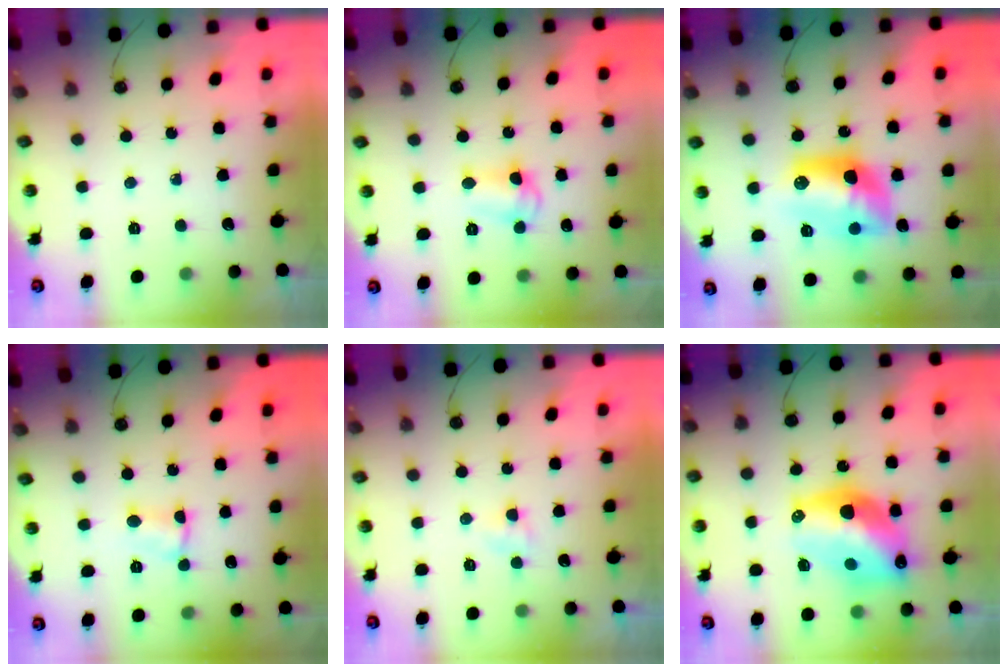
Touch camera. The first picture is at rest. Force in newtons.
{"total": 7.1, "press": 6.4, "slide": 3.2}
{"total": 12.7, "press": 12.6, "slide": 1.0}
{"total": 2.9, "press": 2.8, "slide": 0.3}
{"total": 3.6, "press": 3.6, "slide": 0.5}
{"total": 17.1, "press": 17.0, "slide": 1.4}